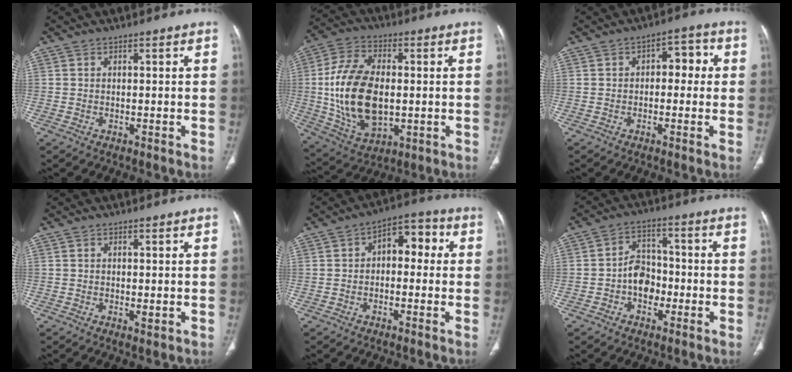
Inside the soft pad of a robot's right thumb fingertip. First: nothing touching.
{"total": 19.0, "force": [-0.3, 11.2, 15.4], "torque": [-0.291, -0.001, 0.007]}
{"total": 5.6, "force": [0.5, 3.5, 4.3], "torque": [-0.027, 0.021, -0.001]}
{"total": 1.2, "force": [-0.3, 0.6, 1.0], "torque": [-0.015, -0.003, -0.004]}
{"total": 7.5, "force": [0.6, 4.8, 5.7], "torque": [-0.047, 0.031, -0.003]}
{"total": 6.9, "force": [-1.9, 5.2, 4.0], "torque": [-0.038, 0.028, -0.042]}